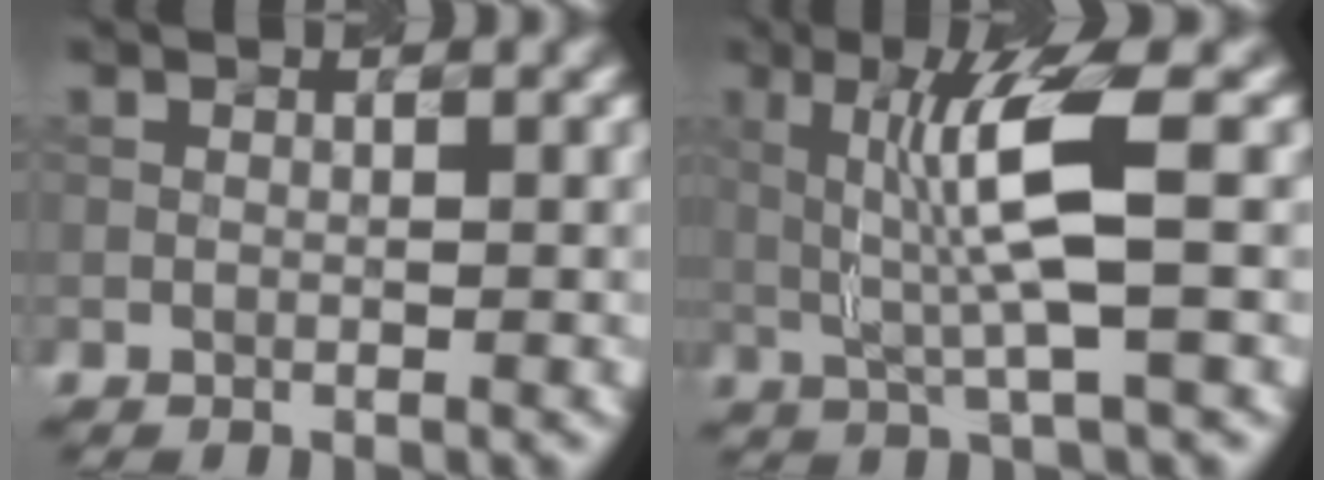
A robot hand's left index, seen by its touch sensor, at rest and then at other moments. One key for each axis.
{"total": 5.9, "fx": 0.5, "fy": 0.4, "fz": 5.8, "tx": -0.130, "ty": 0.000, "tz": 0.023}